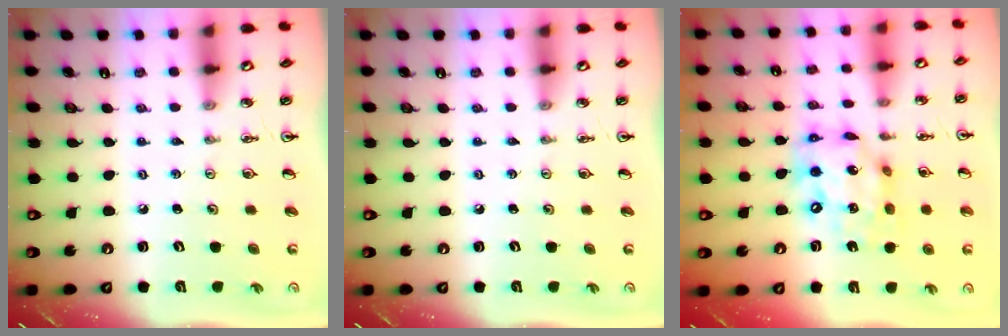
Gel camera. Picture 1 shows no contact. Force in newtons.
{"total": 0.0}
{"total": 14.3, "press": 14.2, "slide": 1.0}